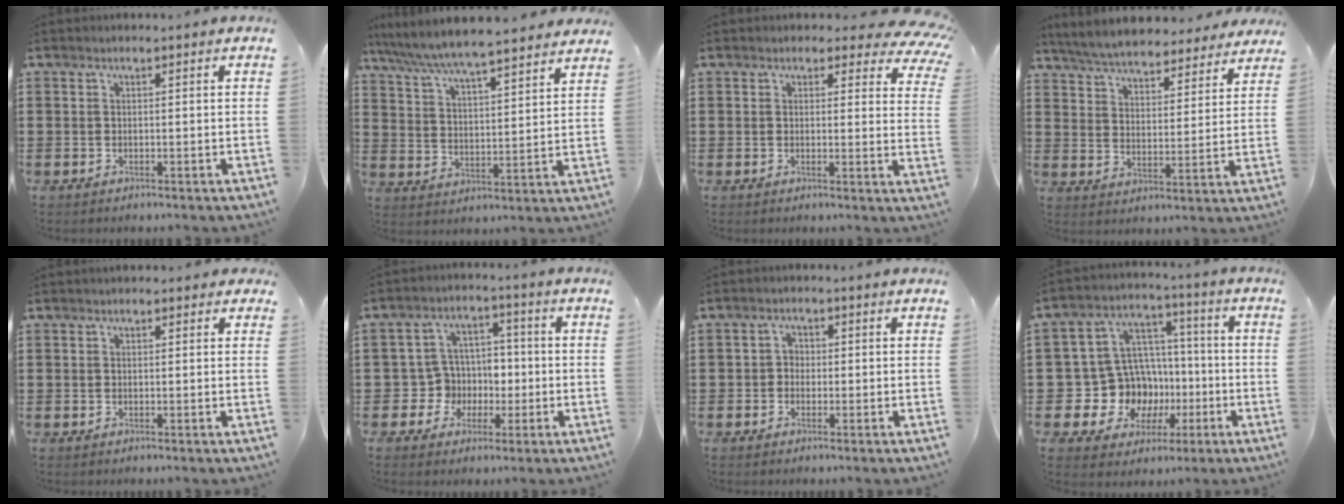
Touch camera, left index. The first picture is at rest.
{"total": 6.3, "force": [6.0, -0.2, 1.9], "torque": [-0.064, -0.039, 0.101]}
{"total": 3.2, "force": [2.5, 1.3, 1.6], "torque": [-0.027, -0.009, 0.042]}
{"total": 5.9, "force": [5.8, 0.2, 1.0], "torque": [-0.048, -0.038, 0.102]}
{"total": 0.8, "force": [0.6, 0.4, 0.4], "torque": [-0.008, 0.006, 0.010]}
{"total": 6.5, "force": [-0.7, 6.3, 1.1], "torque": [-0.042, 0.008, -0.010]}
{"total": 1.7, "force": [-0.6, 1.5, 0.6], "torque": [-0.017, 0.007, -0.015]}
{"total": 11.3, "force": [-2.2, 10.6, 3.2], "torque": [-0.091, 0.002, -0.026]}